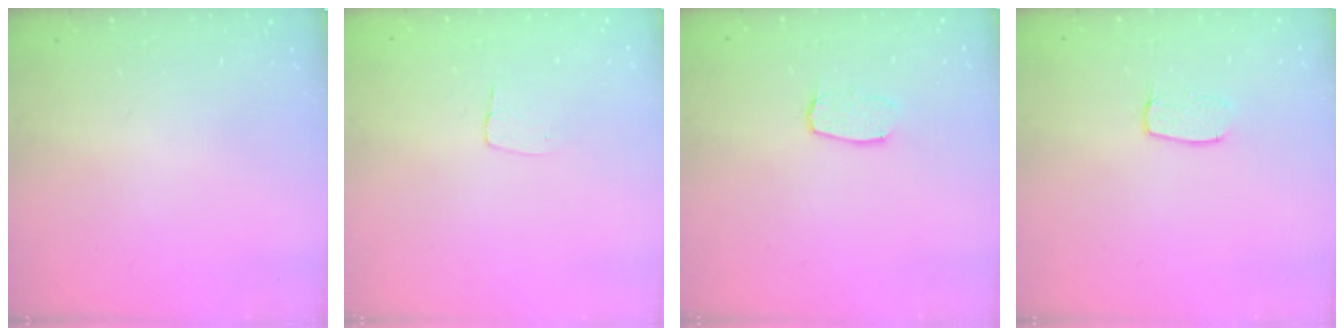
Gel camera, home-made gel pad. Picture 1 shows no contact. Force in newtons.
{"total": 4.1, "press": 4.1, "slide": 0.3}
{"total": 6.1, "press": 6.1, "slide": 0.2}
{"total": 6.0, "press": 6.0, "slide": 0.5}